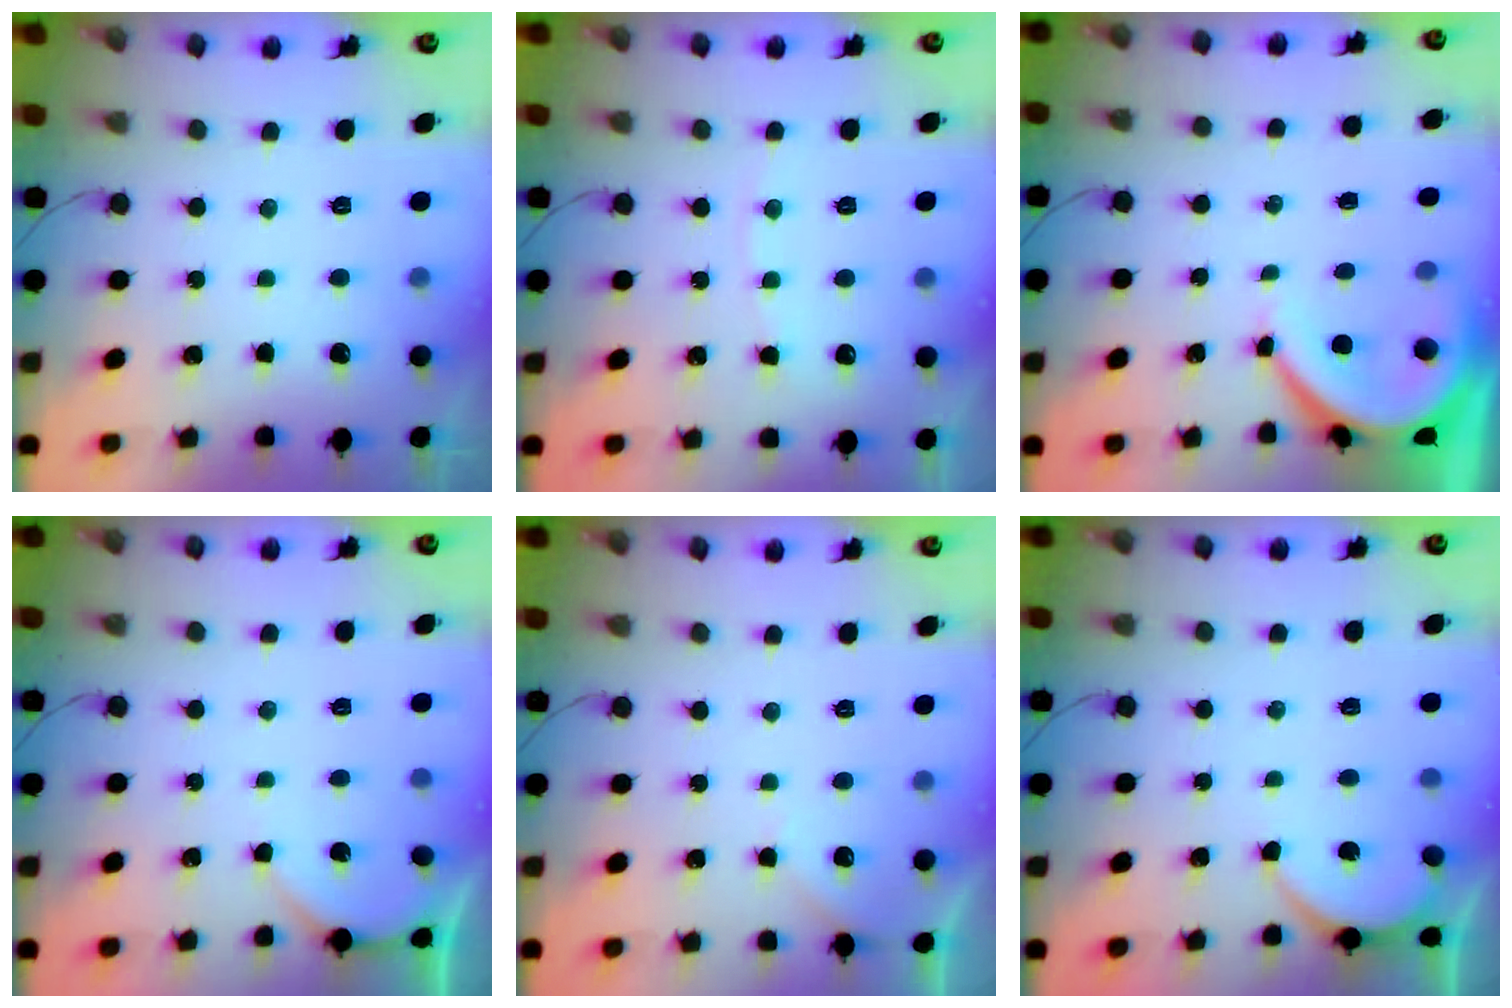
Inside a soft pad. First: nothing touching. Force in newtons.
{"total": 3.0, "press": 3.0, "slide": 0.4}
{"total": 7.0, "press": 7.0, "slide": 0.8}
{"total": 1.6, "press": 1.6, "slide": 0.2}
{"total": 3.1, "press": 3.1, "slide": 0.3}
{"total": 2.8, "press": 2.8, "slide": 0.3}